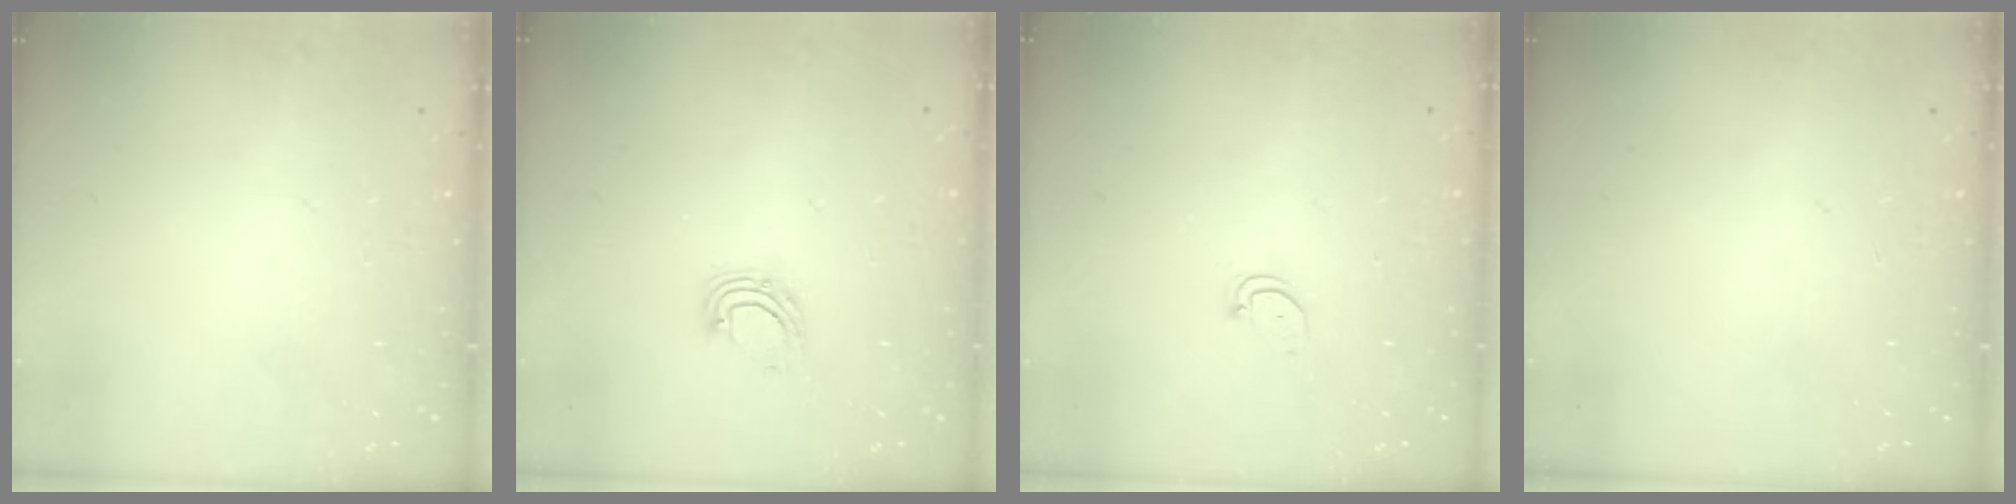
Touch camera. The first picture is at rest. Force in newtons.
{"total": 6.9, "press": 6.8, "slide": 0.9}
{"total": 2.4, "press": 2.4, "slide": 0.2}
{"total": 0.0}